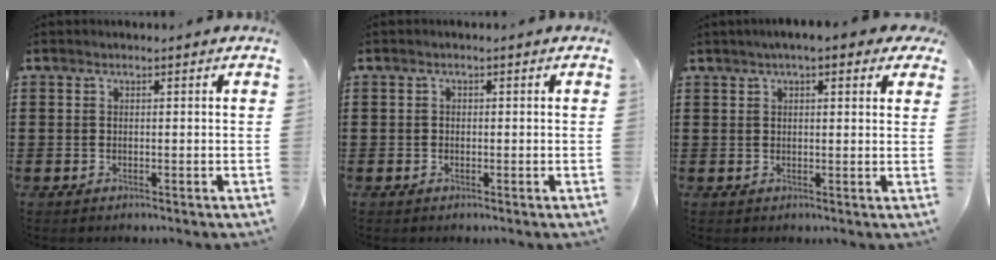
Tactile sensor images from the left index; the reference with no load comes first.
{"total": 0.7, "force": [-0.2, 0.6, 0.3], "torque": [-0.008, 0.002, -0.004]}
{"total": 3.5, "force": [2.2, 0.6, 2.7], "torque": [-0.057, 0.007, 0.038]}